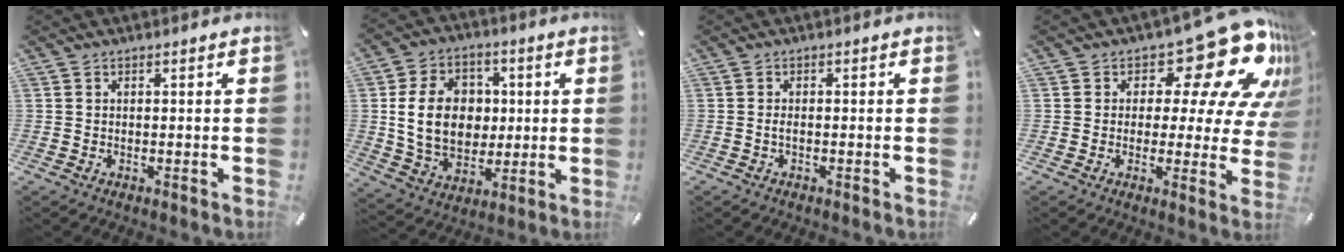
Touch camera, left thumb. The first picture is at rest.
{"total": 15.0, "force": [1.3, 11.8, 9.1], "torque": [-0.184, 0.014, 0.023]}
{"total": 1.2, "force": [-0.5, 0.6, 0.9], "torque": [-0.019, 0.001, -0.010]}
{"total": 19.0, "force": [10.3, 8.8, 13.3], "torque": [-0.172, -0.072, 0.168]}